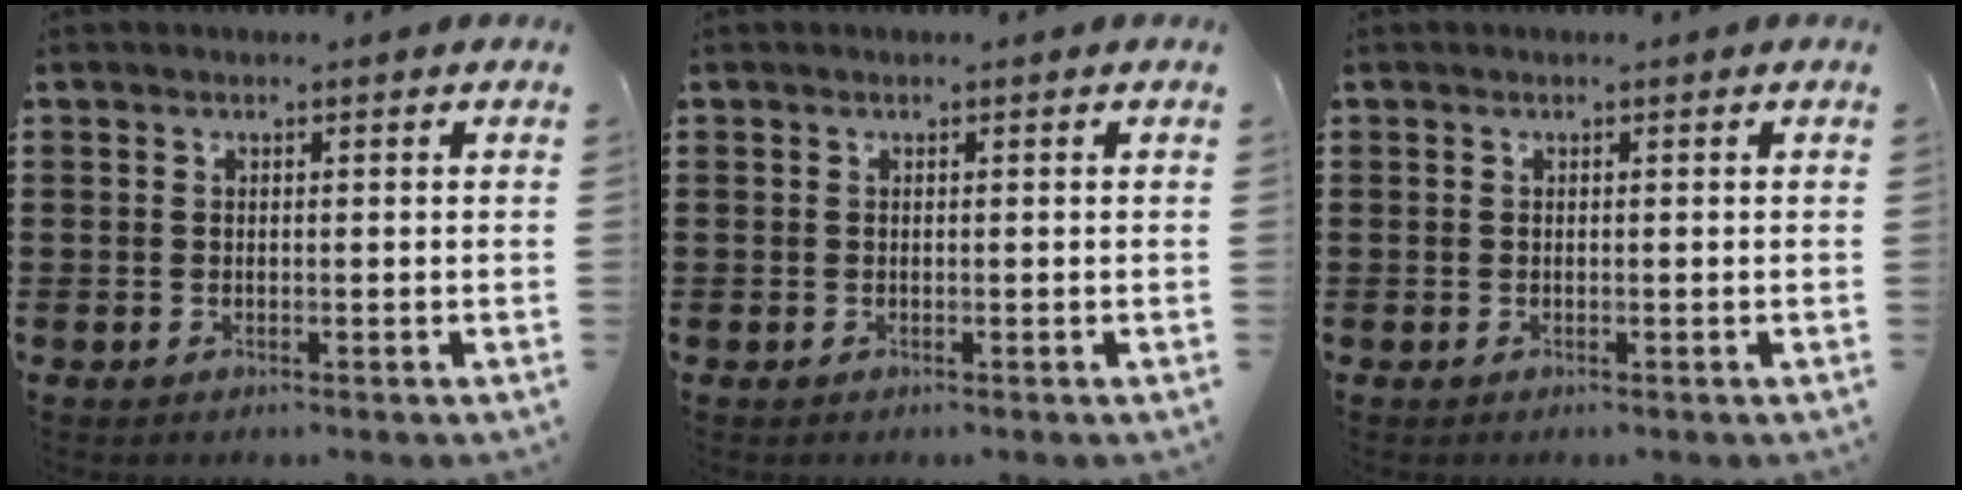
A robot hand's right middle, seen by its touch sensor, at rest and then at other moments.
{"total": 0.0}
{"total": 0.0}